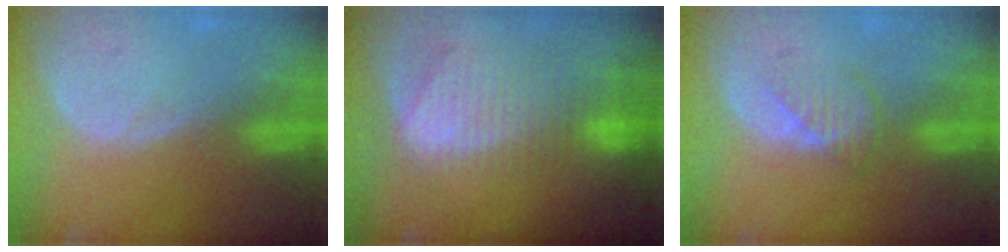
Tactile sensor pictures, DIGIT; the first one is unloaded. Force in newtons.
{"total": 9.3, "press": 8.1, "slide": 4.5}
{"total": 3.0, "press": 2.9, "slide": 0.7}